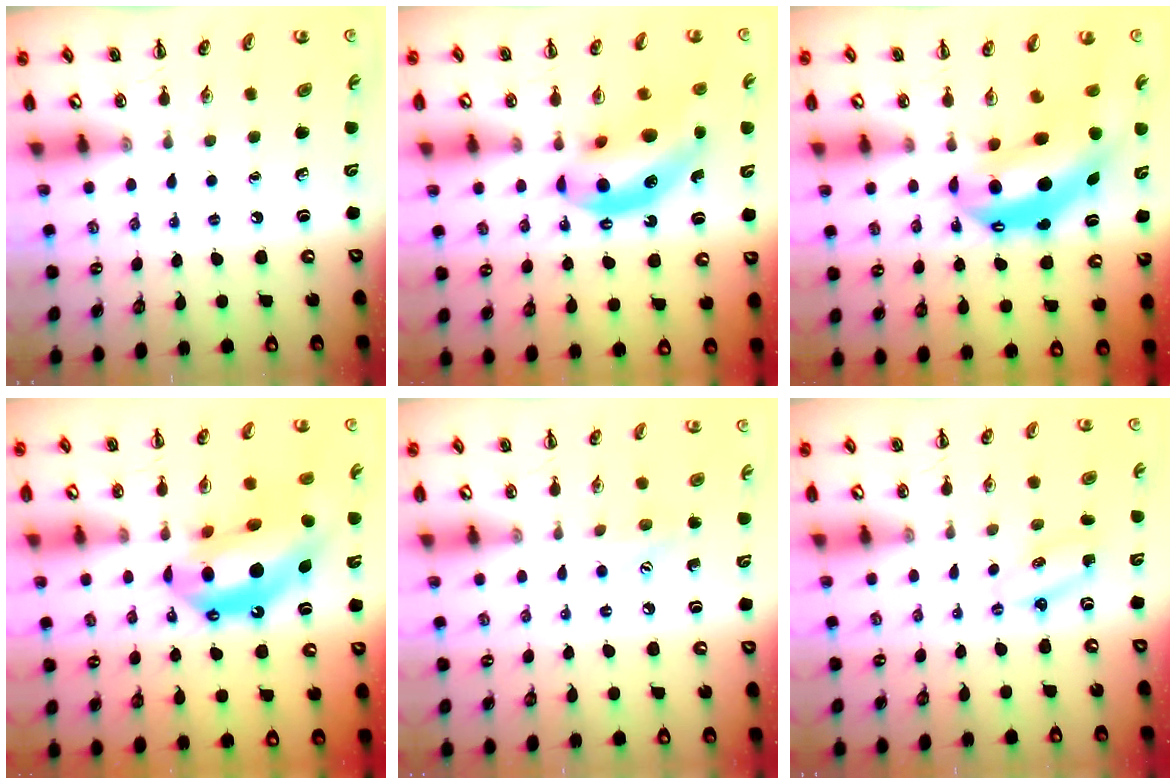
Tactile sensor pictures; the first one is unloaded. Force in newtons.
{"total": 14.2, "press": 13.7, "slide": 3.6}
{"total": 10.2, "press": 10.0, "slide": 2.2}
{"total": 17.5, "press": 16.8, "slide": 4.9}
{"total": 6.6, "press": 6.5, "slide": 1.4}
{"total": 2.1, "press": 2.1, "slide": 0.6}